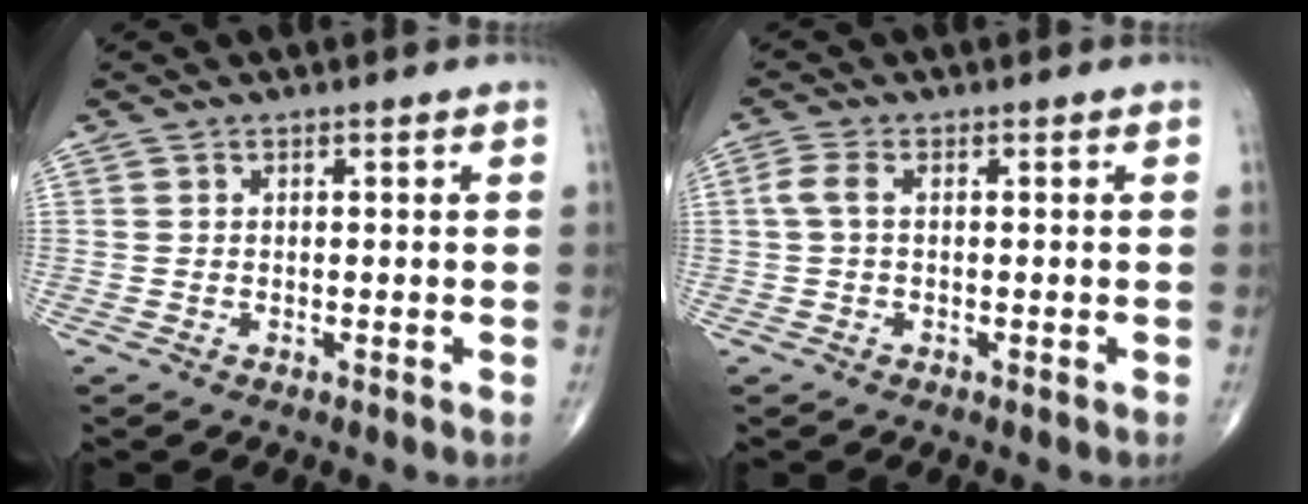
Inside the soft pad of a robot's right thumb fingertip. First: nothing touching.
{"total": 2.7, "force": [0.1, 1.3, 2.4], "torque": [-0.061, 0.006, -0.001]}